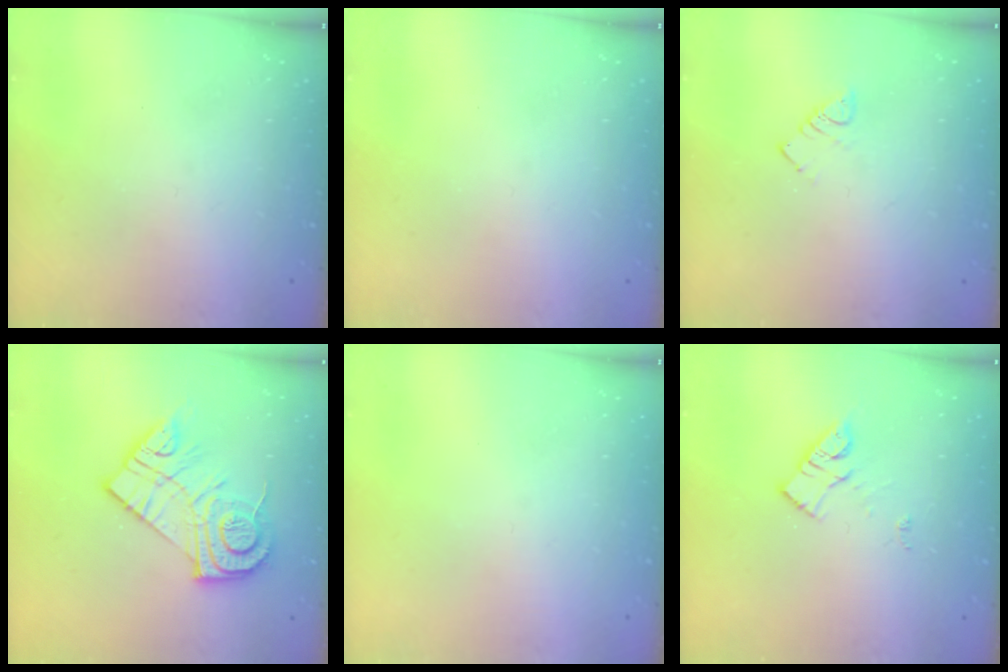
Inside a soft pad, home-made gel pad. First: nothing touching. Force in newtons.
{"total": 0.0}
{"total": 2.9, "press": 2.9, "slide": 0.5}
{"total": 16.1, "press": 16.1, "slide": 1.5}
{"total": 0.0}
{"total": 10.7, "press": 10.7, "slide": 0.7}